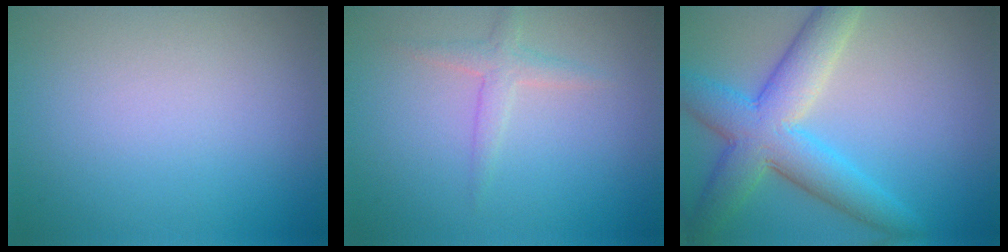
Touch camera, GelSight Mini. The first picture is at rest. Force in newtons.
{"total": 1.7, "press": 1.7, "slide": 0.1}
{"total": 7.3, "press": 7.3, "slide": 0.3}